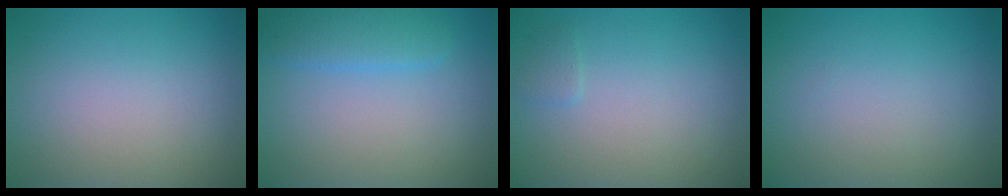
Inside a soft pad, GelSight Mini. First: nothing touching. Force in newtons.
{"total": 2.8, "press": 2.8, "slide": 0.1}
{"total": 0.7, "press": 0.7, "slide": 0.1}
{"total": 0.0}